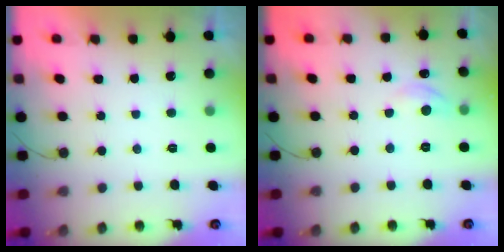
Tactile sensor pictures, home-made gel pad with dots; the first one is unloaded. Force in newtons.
{"total": 4.7, "press": 4.7, "slide": 0.7}